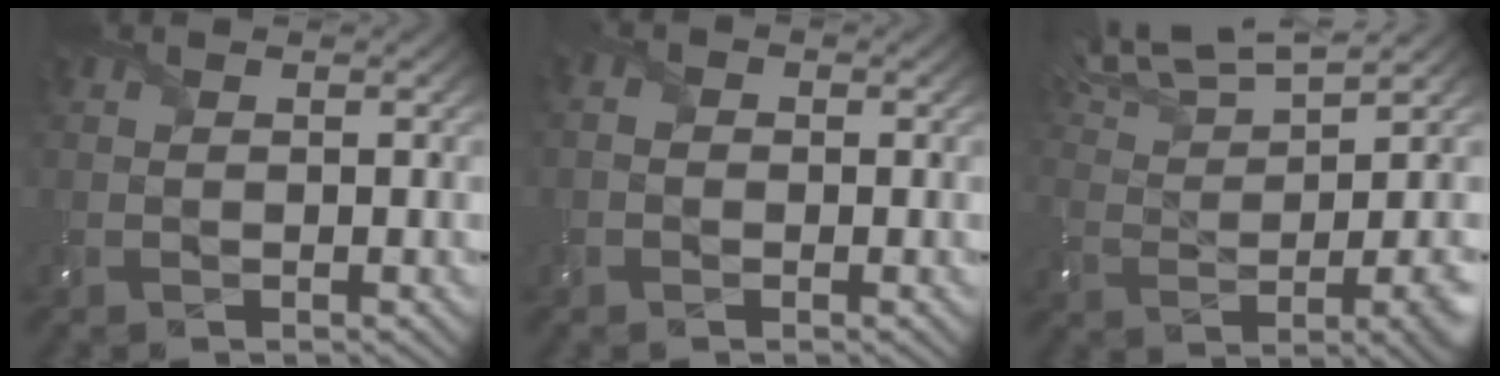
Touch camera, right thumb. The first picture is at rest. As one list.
[{"total": 1.3, "force": [-0.5, 1.2, 0.5], "torque": [-0.012, 0.001, -0.017]}, {"total": 10.4, "force": [7.0, 2.3, 7.3], "torque": [-0.123, 0.027, 0.121]}]